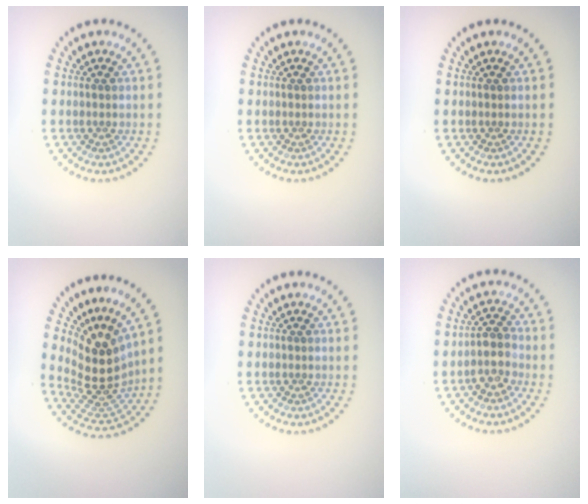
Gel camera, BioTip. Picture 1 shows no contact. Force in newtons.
{"total": 0.0}
{"total": 0.0}
{"total": 5.1, "press": 3.7, "slide": 3.5}
{"total": 0.0}
{"total": 2.2, "press": 2.0, "slide": 0.9}